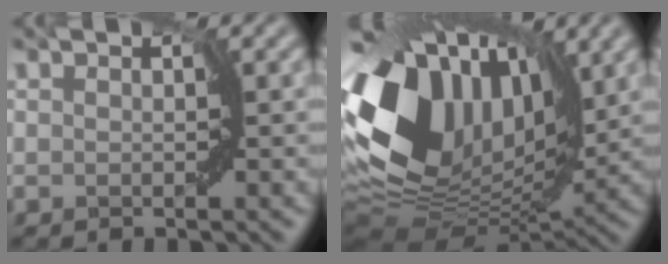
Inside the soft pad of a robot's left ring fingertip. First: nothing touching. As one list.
[{"total": 14.1, "force": [3.6, 9.4, 9.9], "torque": [-0.212, 0.023, 0.065]}]